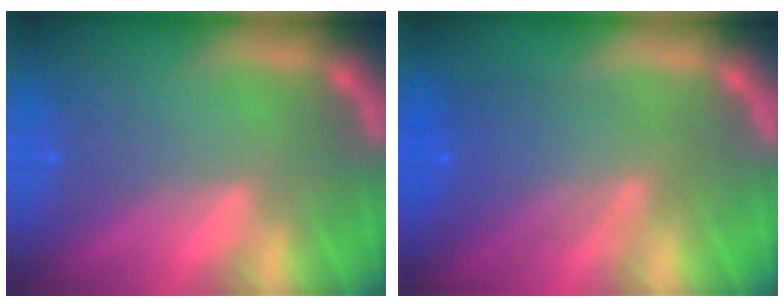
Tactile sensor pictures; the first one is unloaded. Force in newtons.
{"total": 6.0}